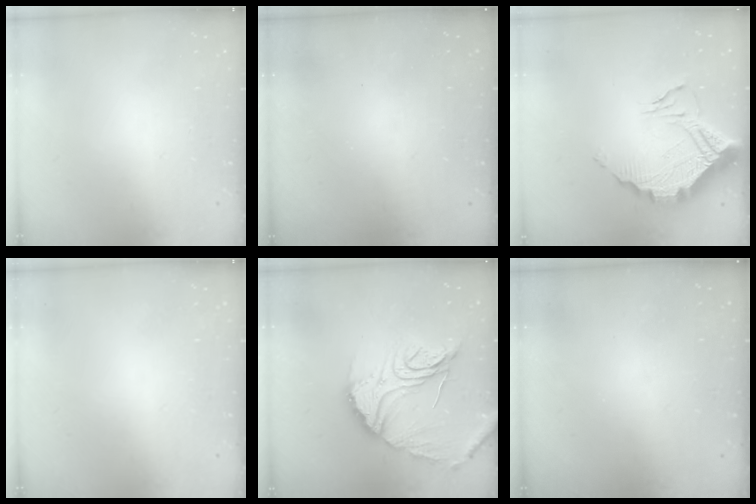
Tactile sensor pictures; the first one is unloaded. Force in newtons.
{"total": 3.0, "press": 3.0, "slide": 0.3}
{"total": 13.4, "press": 13.4, "slide": 1.1}
{"total": 0.0}
{"total": 18.0, "press": 18.0, "slide": 1.3}
{"total": 3.3, "press": 3.3, "slide": 0.1}